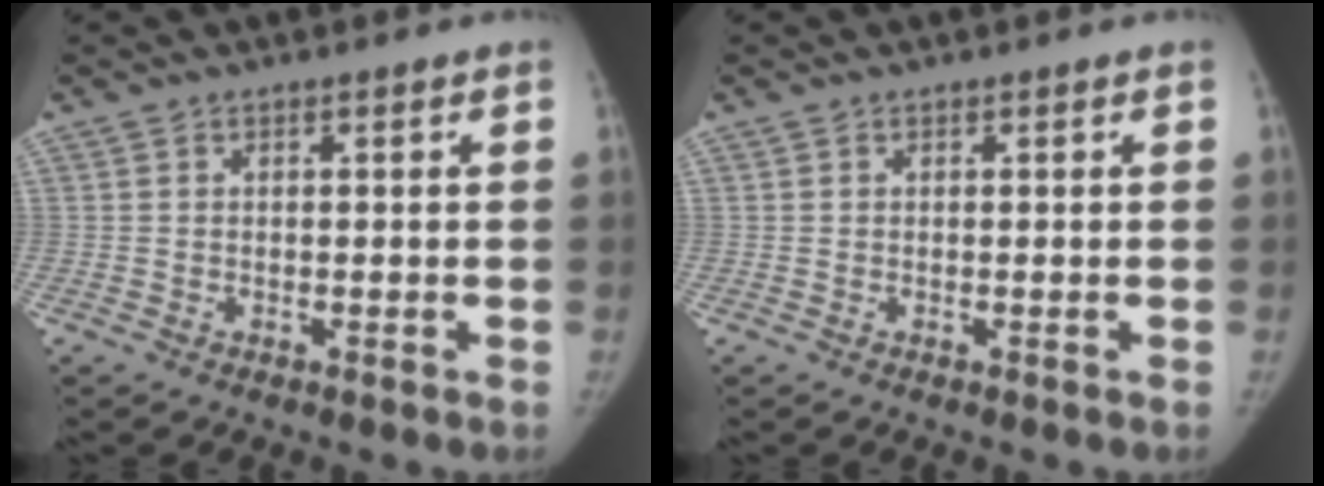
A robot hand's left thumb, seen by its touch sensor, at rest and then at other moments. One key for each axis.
{"total": 0.0}